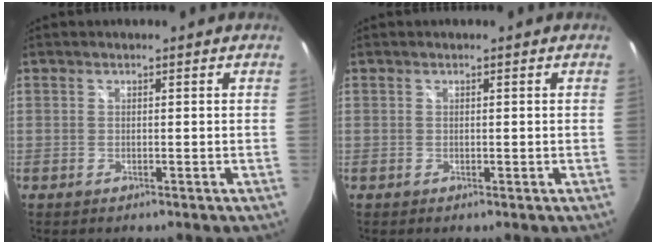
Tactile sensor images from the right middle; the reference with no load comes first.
{"total": 0.0}